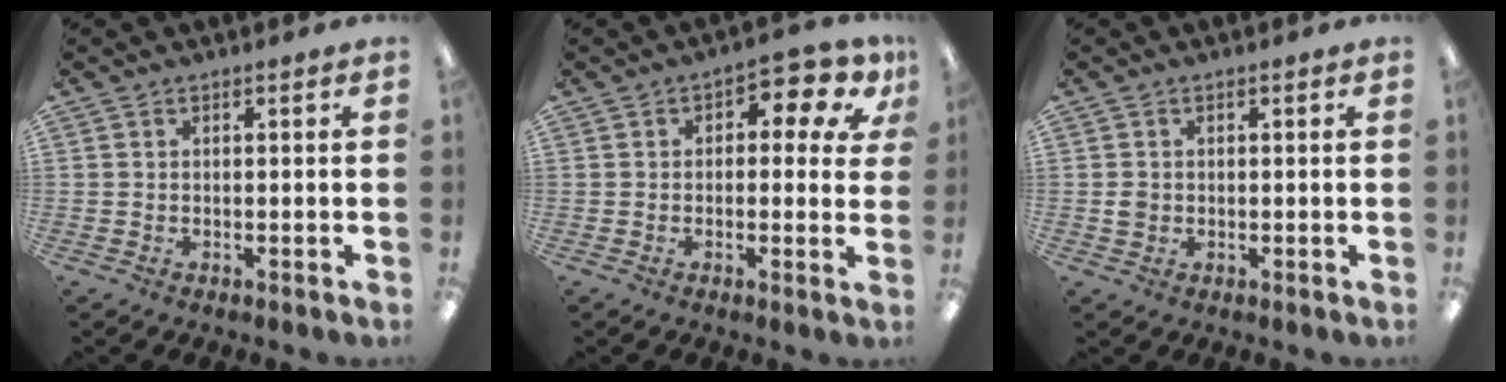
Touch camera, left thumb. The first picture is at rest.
{"total": 7.3, "force": [2.6, 3.7, 5.8], "torque": [-0.073, -0.010, 0.039]}
{"total": 2.0, "force": [0.1, 1.7, 0.9], "torque": [-0.010, 0.002, -0.002]}